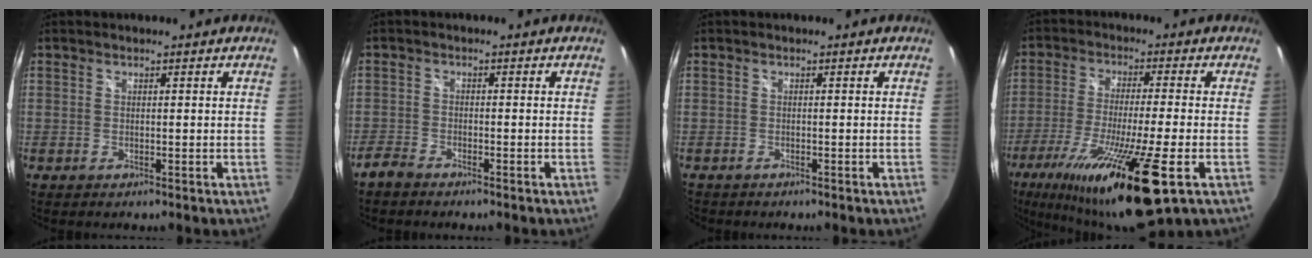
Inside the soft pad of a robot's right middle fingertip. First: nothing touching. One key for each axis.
{"total": 2.5, "fx": -2.3, "fy": 0.8, "fz": 0.6, "tx": -0.024, "ty": -0.003, "tz": -0.048}
{"total": 1.3, "fx": -1.0, "fy": 0.8, "fz": -0.2, "tx": -0.002, "ty": 0.001, "tz": -0.021}
{"total": 20.8, "fx": -10.6, "fy": 2.0, "fz": 17.8, "tx": -0.339, "ty": -0.065, "tz": -0.180}